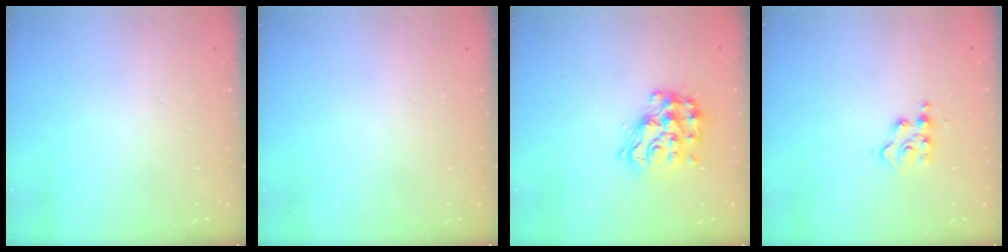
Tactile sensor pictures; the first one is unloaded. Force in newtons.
{"total": 0.0}
{"total": 14.9, "press": 14.8, "slide": 0.9}
{"total": 4.6, "press": 4.6, "slide": 0.2}